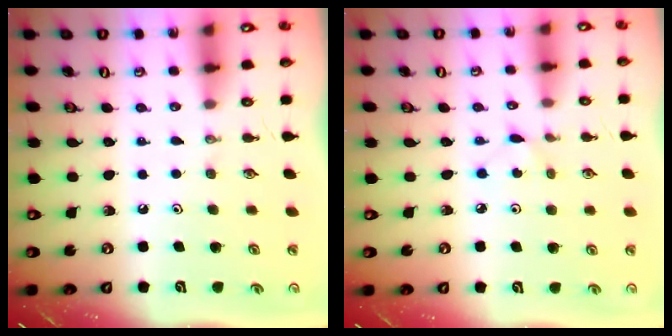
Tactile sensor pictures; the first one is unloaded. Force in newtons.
{"total": 2.5, "press": 2.5, "slide": 0.3}